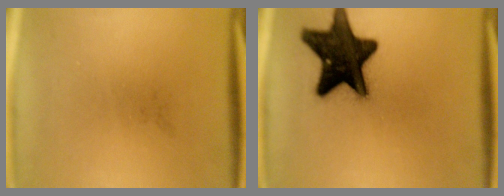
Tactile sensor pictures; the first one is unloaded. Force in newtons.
{"total": 18.4}